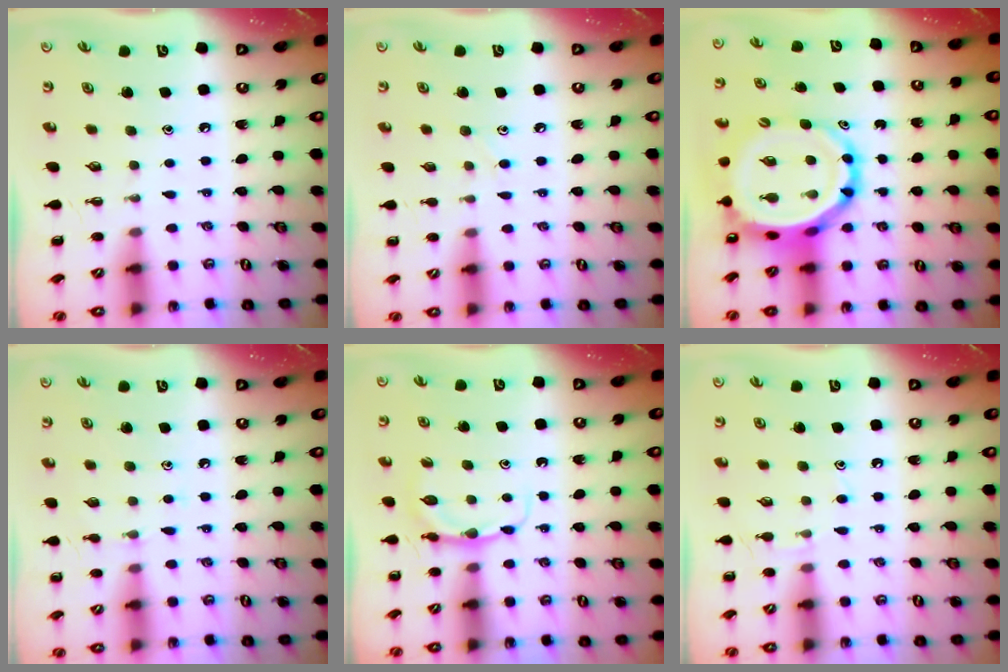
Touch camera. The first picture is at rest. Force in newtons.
{"total": 5.2, "press": 4.9, "slide": 1.8}
{"total": 11.7, "press": 11.2, "slide": 3.3}
{"total": 5.1, "press": 4.8, "slide": 1.7}
{"total": 4.8, "press": 4.6, "slide": 1.4}
{"total": 5.5, "press": 5.2, "slide": 1.8}